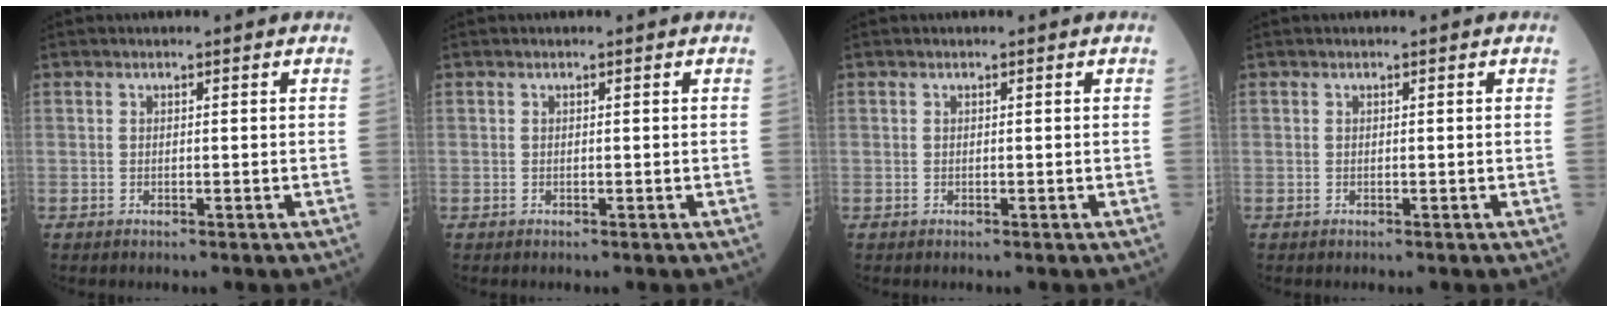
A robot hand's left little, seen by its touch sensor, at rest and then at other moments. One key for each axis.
{"total": 0.0}
{"total": 0.0}
{"total": 0.0}